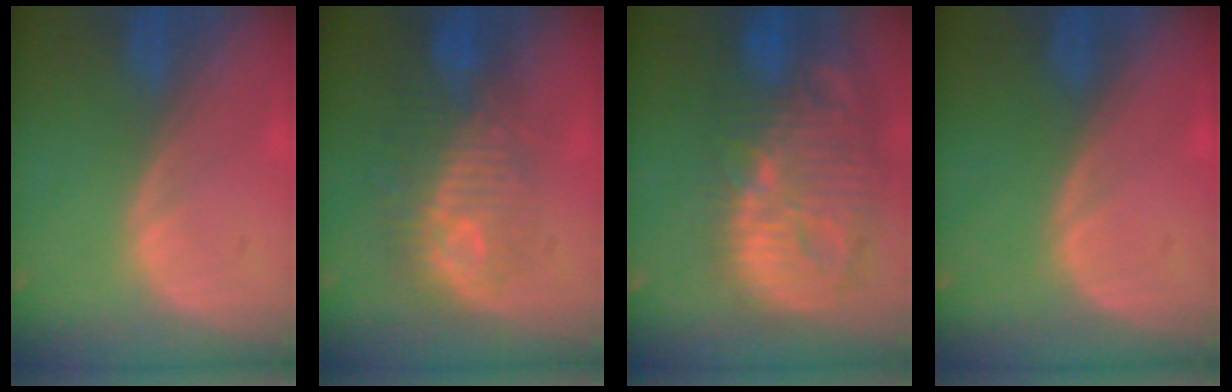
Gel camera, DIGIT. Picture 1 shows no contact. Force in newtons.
{"total": 9.7, "press": 8.9, "slide": 3.9}
{"total": 14.4, "press": 12.5, "slide": 7.0}
{"total": 0.0}